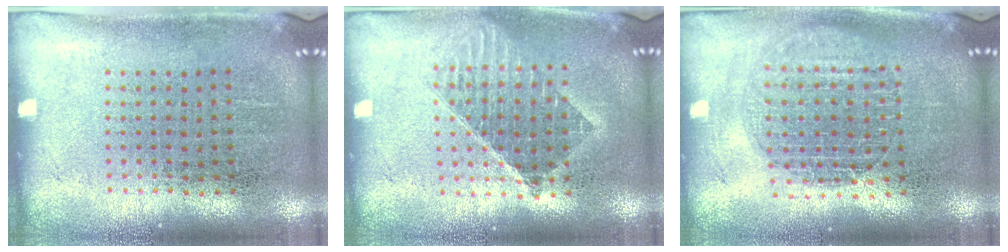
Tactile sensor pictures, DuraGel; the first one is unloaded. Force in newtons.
{"total": 1.5, "press": 1.3, "slide": 0.8}
{"total": 1.6, "press": 1.5, "slide": 0.7}